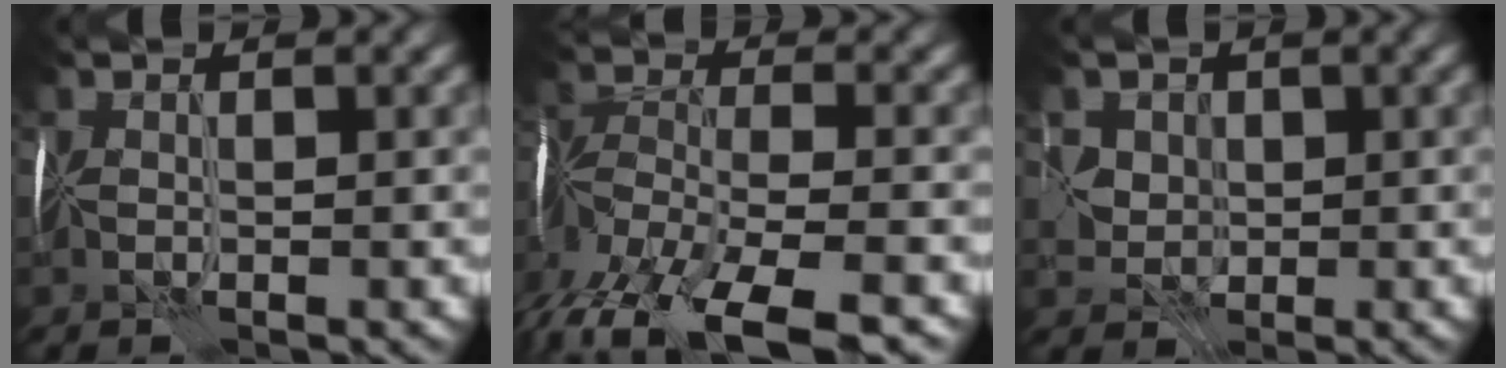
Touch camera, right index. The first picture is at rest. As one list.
[{"total": 13.5, "force": [-9.4, 5.4, 7.9], "torque": [-0.192, -0.034, -0.135]}, {"total": 1.9, "force": [0.7, 1.7, -0.3], "torque": [-0.003, 0.008, 0.009]}]